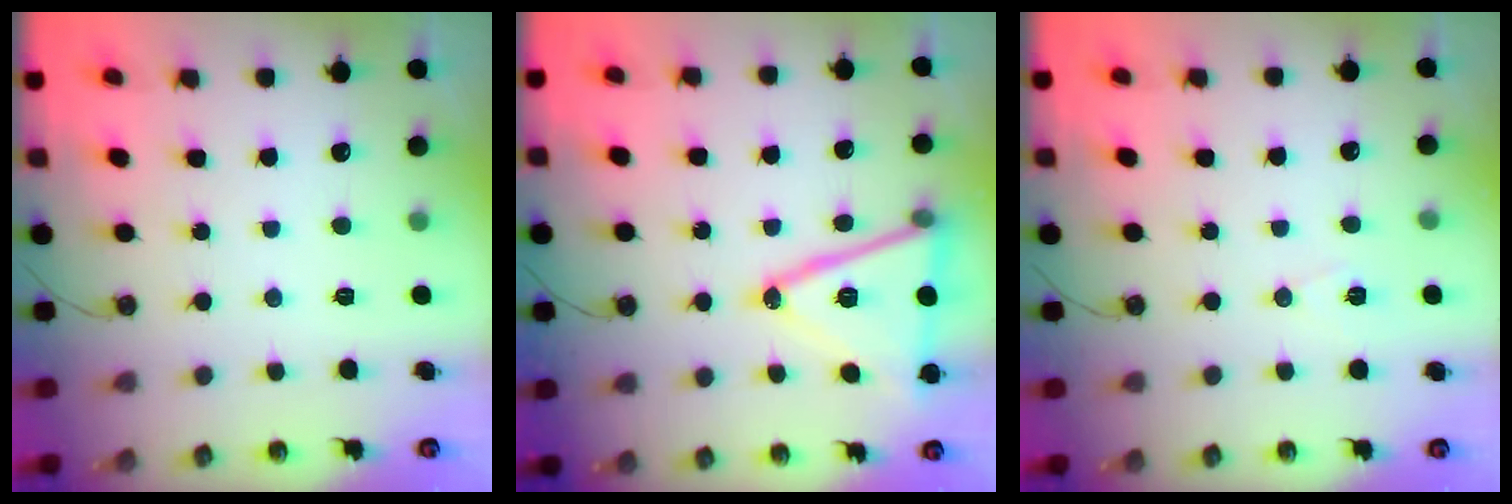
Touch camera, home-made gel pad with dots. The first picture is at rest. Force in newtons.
{"total": 18.1, "press": 17.8, "slide": 3.4}
{"total": 6.4, "press": 4.5, "slide": 4.5}